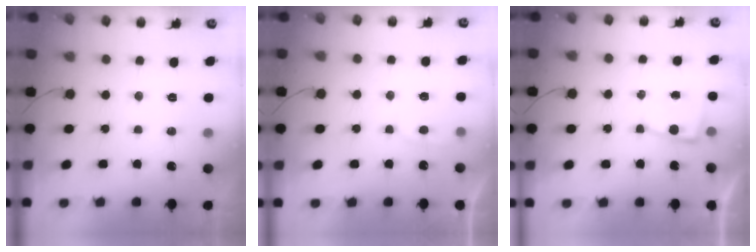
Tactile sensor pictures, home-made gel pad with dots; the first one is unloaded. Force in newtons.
{"total": 2.5, "press": 2.5, "slide": 0.3}
{"total": 2.4, "press": 2.4, "slide": 0.3}